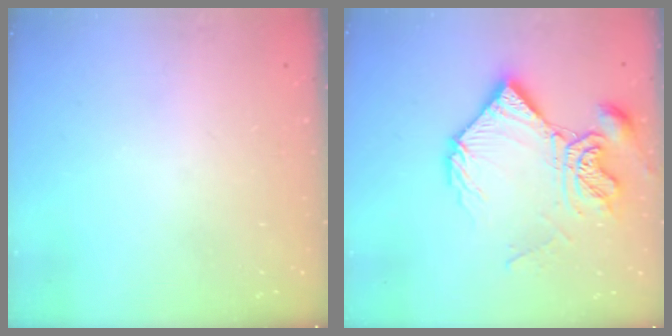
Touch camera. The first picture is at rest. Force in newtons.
{"total": 14.9, "press": 14.8, "slide": 1.5}